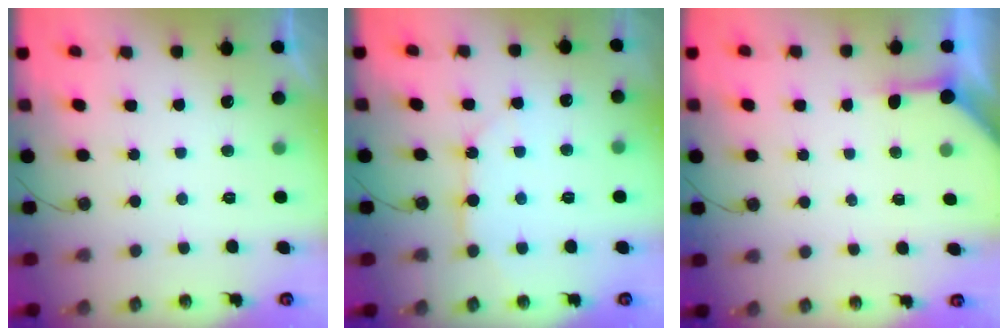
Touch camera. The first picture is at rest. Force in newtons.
{"total": 8.4, "press": 8.3, "slide": 0.8}
{"total": 3.7, "press": 3.7, "slide": 0.4}